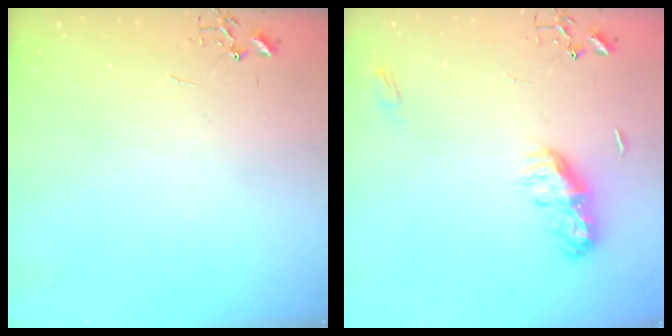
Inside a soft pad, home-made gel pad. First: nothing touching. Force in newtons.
{"total": 9.9, "press": 9.9, "slide": 0.1}